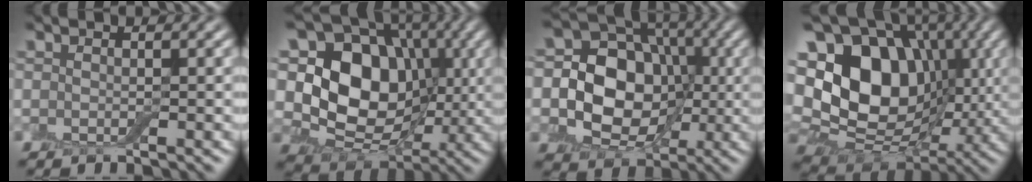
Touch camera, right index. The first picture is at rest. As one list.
[{"total": 13.1, "force": [1.9, 10.1, 8.1], "torque": [-0.134, 0.012, 0.016]}, {"total": 13.6, "force": [0.2, 11.2, 7.8], "torque": [-0.129, 0.035, -0.023]}, {"total": 17.5, "force": [3.0, 13.4, 10.8], "torque": [-0.193, 0.022, 0.061]}]